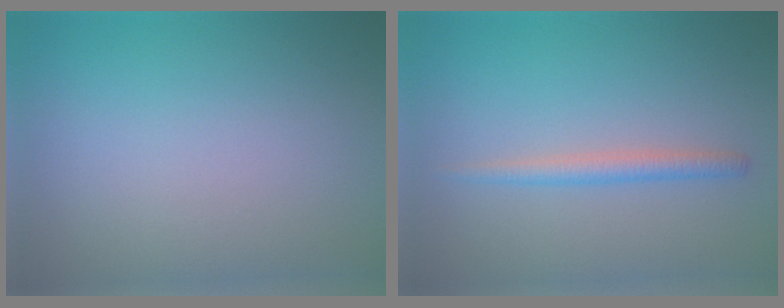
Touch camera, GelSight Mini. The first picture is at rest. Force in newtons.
{"total": 1.8, "press": 1.8, "slide": 0.1}